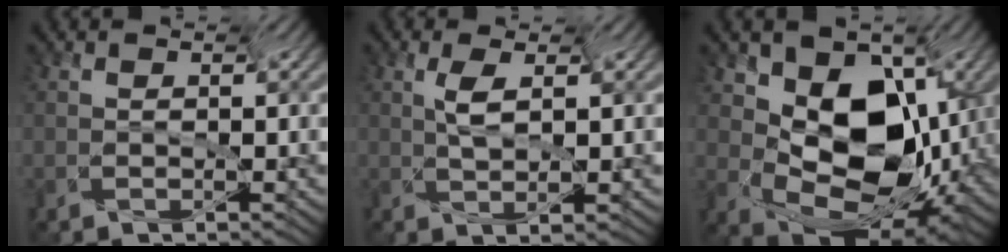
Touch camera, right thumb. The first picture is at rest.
{"total": 3.2, "force": [-1.3, 0.8, 2.8], "torque": [-0.064, 0.006, -0.010]}
{"total": 12.1, "force": [-2.5, 8.7, 8.1], "torque": [-0.139, -0.014, -0.018]}